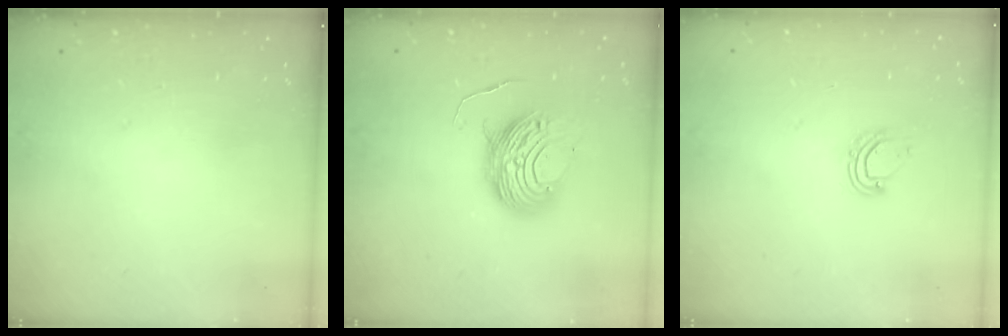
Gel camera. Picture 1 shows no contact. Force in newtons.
{"total": 9.5, "press": 9.5, "slide": 0.8}
{"total": 6.5, "press": 6.5, "slide": 1.1}